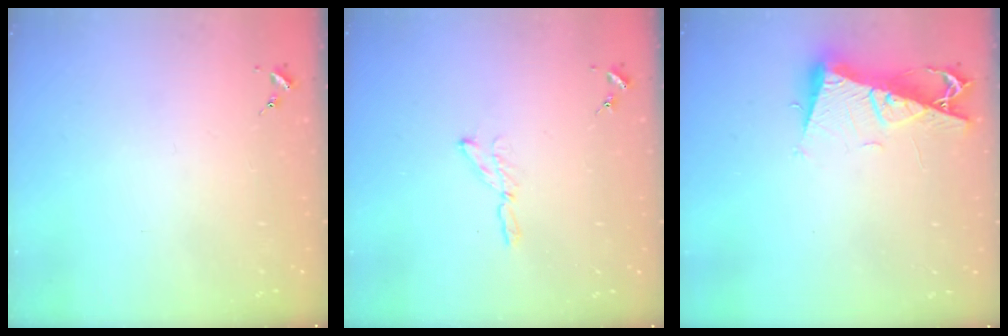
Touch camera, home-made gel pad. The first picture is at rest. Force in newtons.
{"total": 3.9, "press": 3.9, "slide": 0.4}
{"total": 10.1, "press": 10.0, "slide": 1.3}